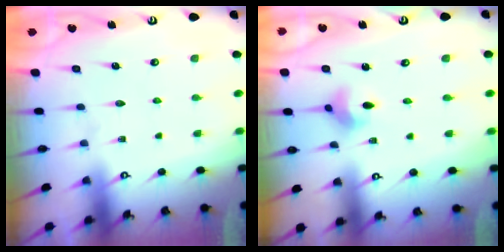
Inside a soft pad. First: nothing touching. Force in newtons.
{"total": 4.7, "press": 4.7, "slide": 0.8}